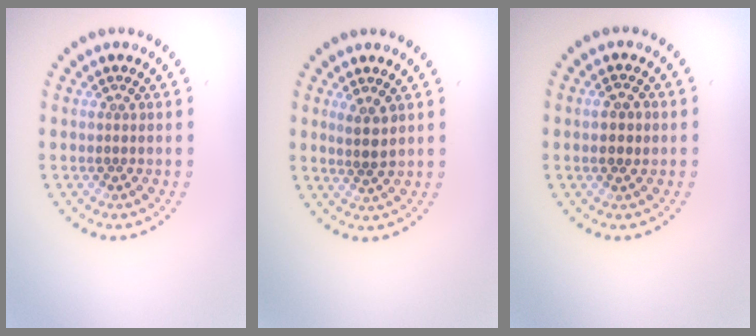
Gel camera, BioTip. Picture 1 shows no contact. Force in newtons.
{"total": 1.8, "press": 1.5, "slide": 1.1}
{"total": 1.5, "press": 1.5, "slide": 0.2}